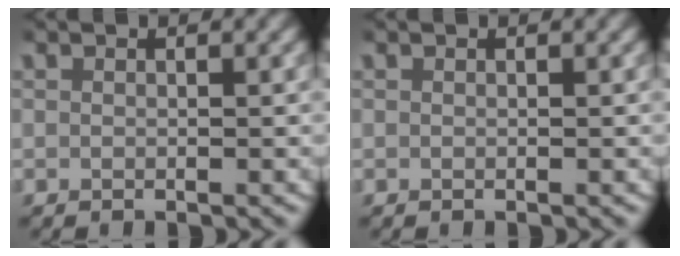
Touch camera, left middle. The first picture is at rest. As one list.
[{"total": 0.0}]